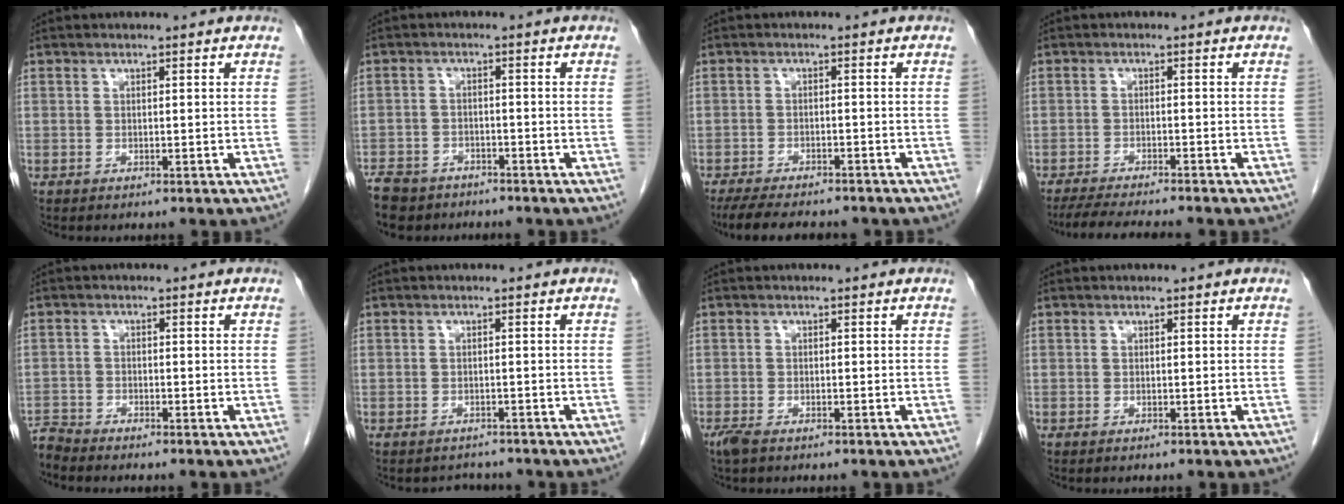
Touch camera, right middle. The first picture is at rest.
{"total": 7.7, "force": [-6.2, 4.1, 2.2], "torque": [-0.042, -0.006, -0.100]}
{"total": 11.2, "force": [-9.6, 2.8, 5.2], "torque": [-0.080, -0.011, -0.133]}
{"total": 7.7, "force": [-6.8, 0.1, 3.5], "torque": [-0.051, -0.017, -0.108]}
{"total": 2.7, "force": [-2.7, -0.4, -0.3], "torque": [0.012, -0.013, -0.050]}
{"total": 2.0, "force": [-1.8, 0.7, -0.4], "torque": [0.000, -0.004, -0.027]}
{"total": 2.2, "force": [-1.6, 0.7, 1.4], "torque": [-0.035, -0.008, -0.028]}
{"total": 0.0}